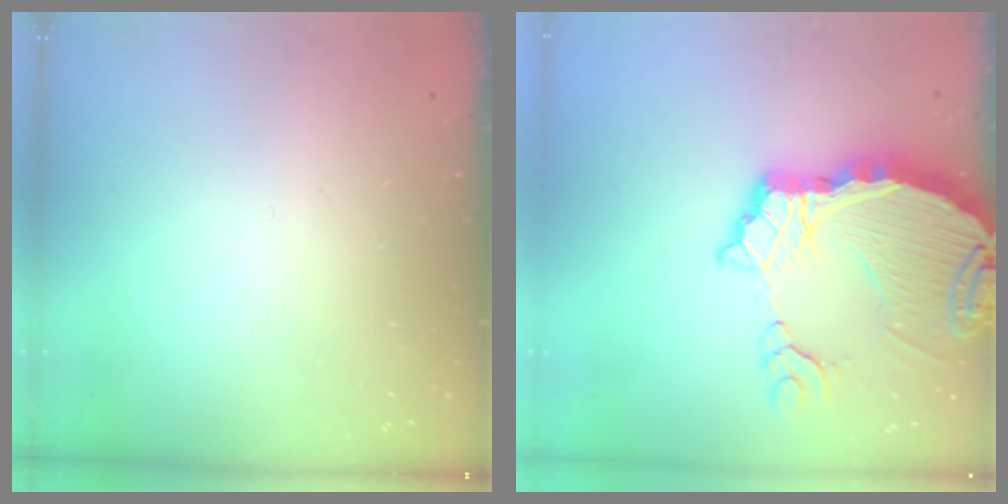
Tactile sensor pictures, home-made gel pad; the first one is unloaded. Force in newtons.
{"total": 11.4, "press": 11.3, "slide": 1.6}